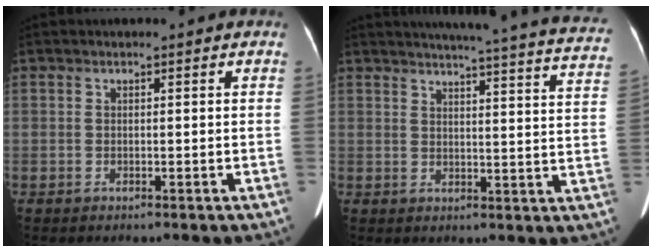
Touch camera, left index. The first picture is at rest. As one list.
[{"total": 25.3, "force": [23.2, 0.7, 10.0], "torque": [-0.133, -0.068, 0.255]}]